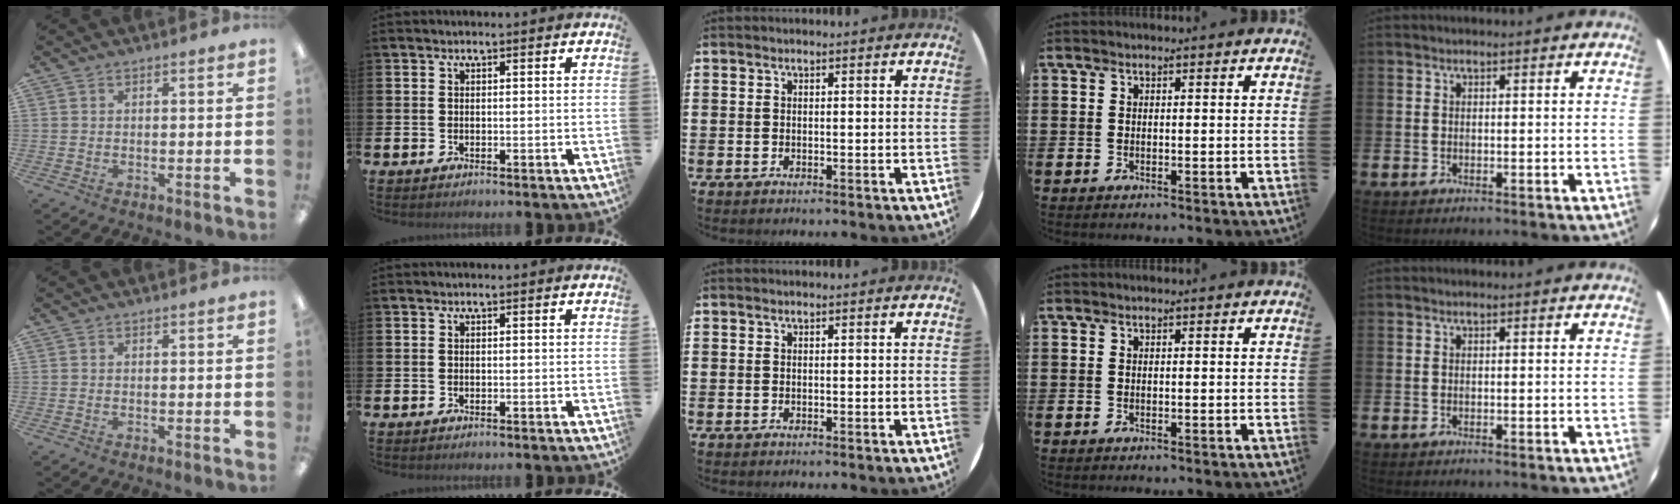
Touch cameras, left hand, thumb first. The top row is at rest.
{}